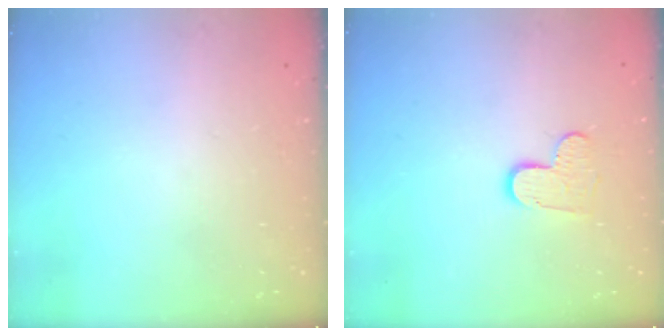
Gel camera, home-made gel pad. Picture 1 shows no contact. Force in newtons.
{"total": 8.3, "press": 8.3, "slide": 0.5}